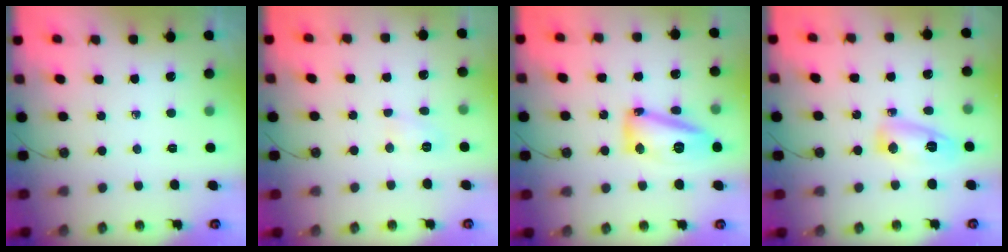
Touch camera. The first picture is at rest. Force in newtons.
{"total": 4.0, "press": 3.9, "slide": 0.6}
{"total": 13.8, "press": 13.8, "slide": 1.2}
{"total": 8.3, "press": 8.3, "slide": 0.8}